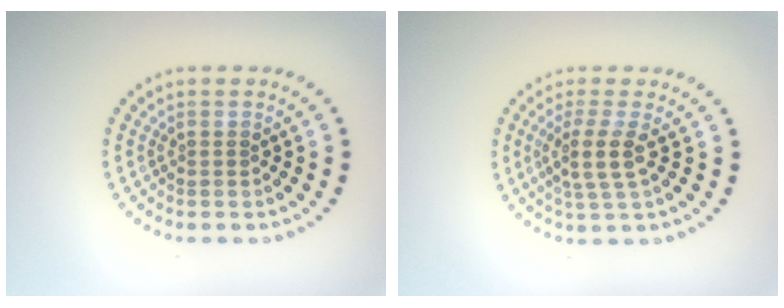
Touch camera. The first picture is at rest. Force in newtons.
{"total": 2.7, "press": 2.3, "slide": 1.5}